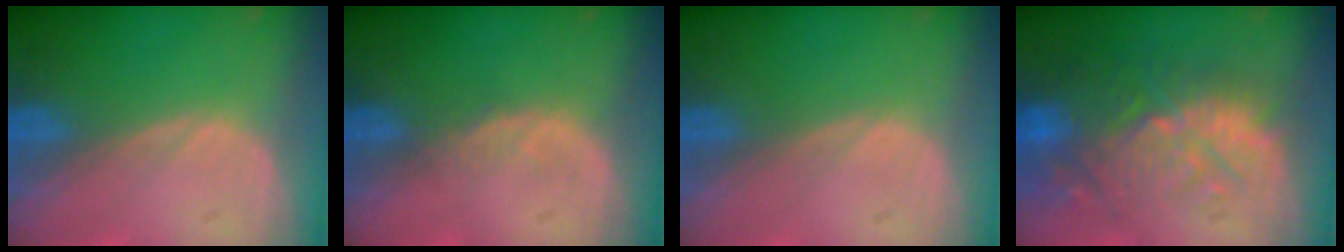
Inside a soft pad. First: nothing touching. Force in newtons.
{"total": 1.1, "press": 1.1, "slide": 0.2}
{"total": 0.0}
{"total": 11.1, "press": 9.9, "slide": 5.0}